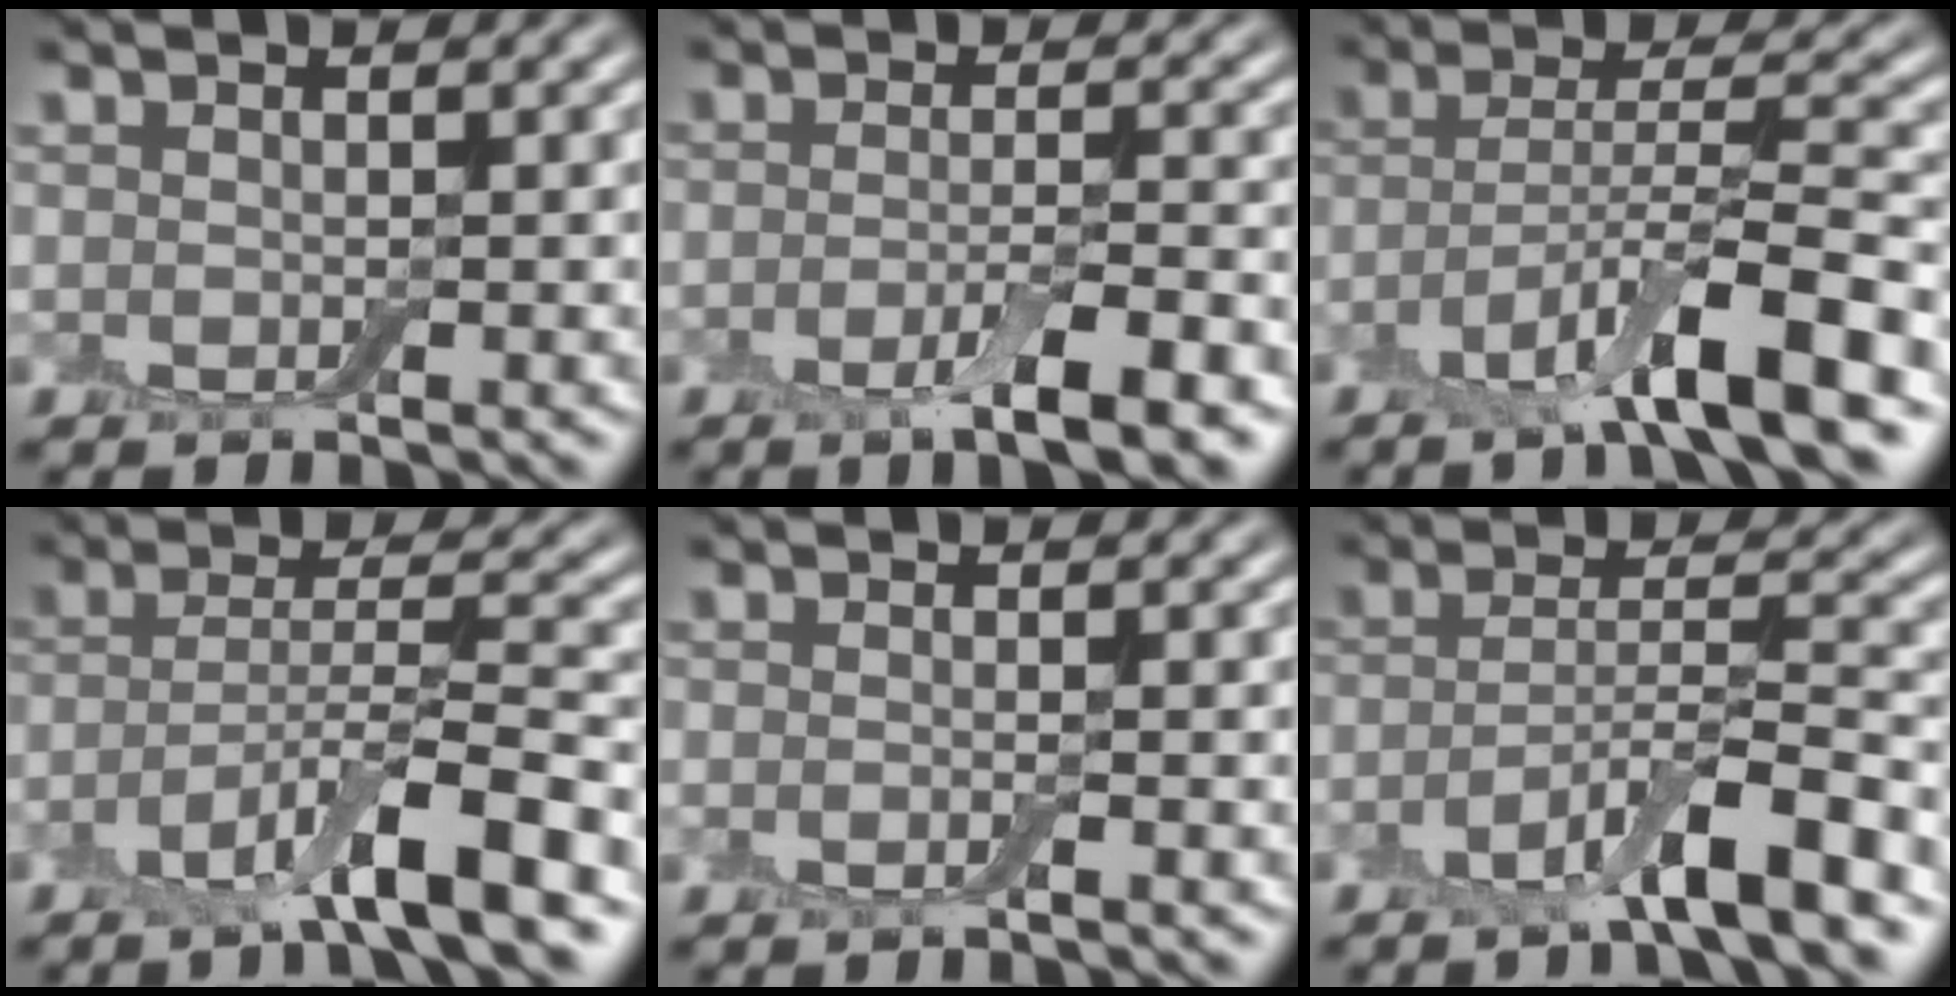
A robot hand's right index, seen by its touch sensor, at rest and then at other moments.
{"total": 4.5, "force": [-2.4, 0.8, 3.7], "torque": [-0.068, -0.004, -0.042]}
{"total": 8.1, "force": [-4.5, 1.2, 6.6], "torque": [-0.114, 0.005, -0.086]}
{"total": 7.3, "force": [-4.2, 1.0, 5.9], "torque": [-0.100, 0.005, -0.081]}
{"total": 0.9, "force": [-0.6, -0.1, 0.6], "torque": [-0.011, -0.004, -0.012]}
{"total": 6.3, "force": [-4.0, 0.8, 4.8], "torque": [-0.081, 0.005, -0.076]}